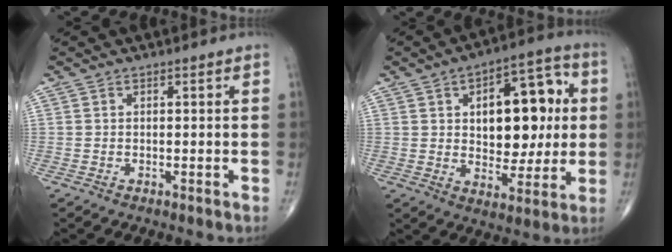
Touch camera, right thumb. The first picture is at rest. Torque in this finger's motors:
{"motor_torque": [0.52, 1.09, 0.78, 0.60, 0.20]}